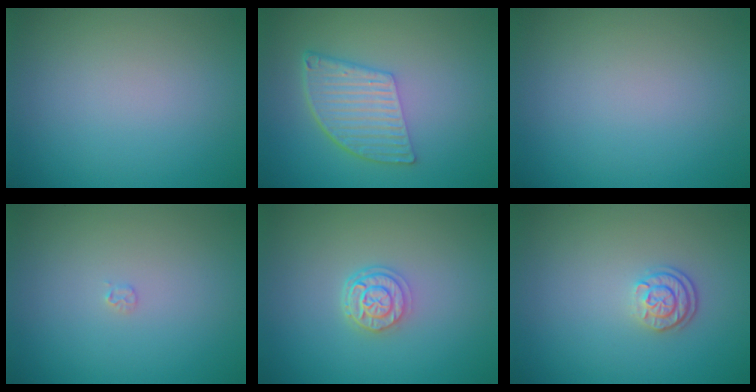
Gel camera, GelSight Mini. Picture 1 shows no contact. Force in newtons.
{"total": 5.6, "press": 3.9, "slide": 4.0}
{"total": 0.0}
{"total": 0.5, "press": 0.5, "slide": 0.1}
{"total": 2.7, "press": 2.2, "slide": 1.5}
{"total": 2.3, "press": 1.7, "slide": 1.4}